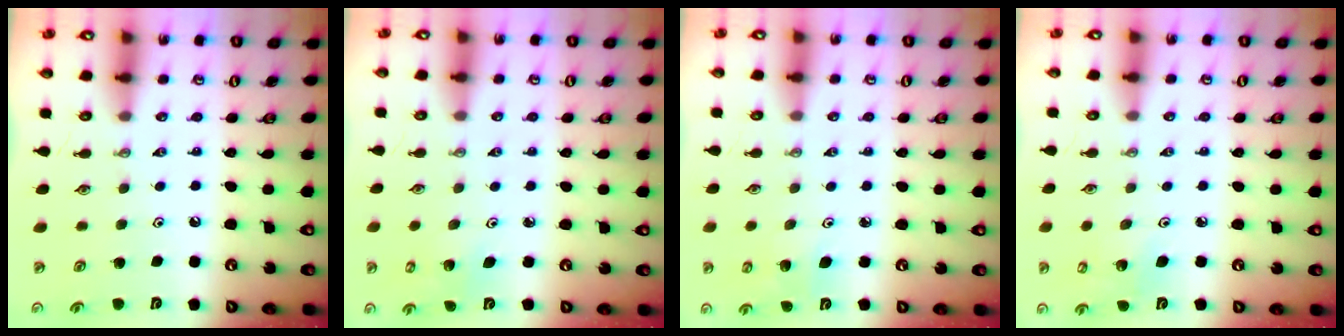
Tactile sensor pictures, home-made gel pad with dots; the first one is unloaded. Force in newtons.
{"total": 2.2, "press": 2.2, "slide": 0.2}
{"total": 4.9, "press": 4.8, "slide": 0.9}
{"total": 5.3, "press": 4.9, "slide": 1.8}